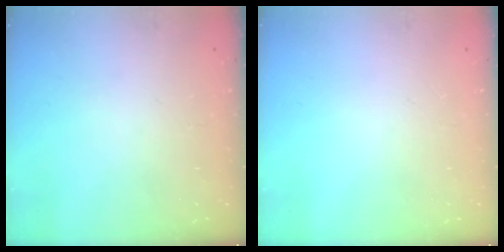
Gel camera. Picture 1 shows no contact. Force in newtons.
{"total": 0.0}